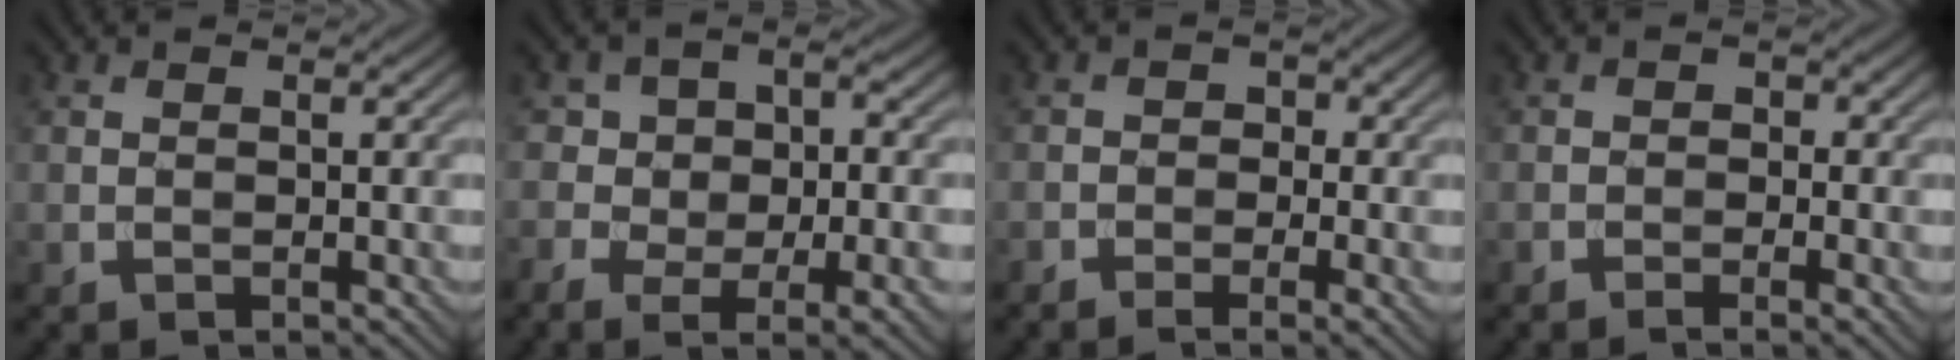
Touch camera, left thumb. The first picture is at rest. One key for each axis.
{"total": 10.1, "fx": -2.9, "fy": 6.5, "fz": 7.2, "tx": -0.114, "ty": -0.016, "tz": -0.022}
{"total": 3.9, "fx": -2.0, "fy": 2.1, "fz": 2.6, "tx": -0.025, "ty": -0.001, "tz": -0.030}
{"total": 2.3, "fx": -1.3, "fy": 1.0, "fz": 1.7, "tx": -0.026, "ty": 0.000, "tz": -0.025}